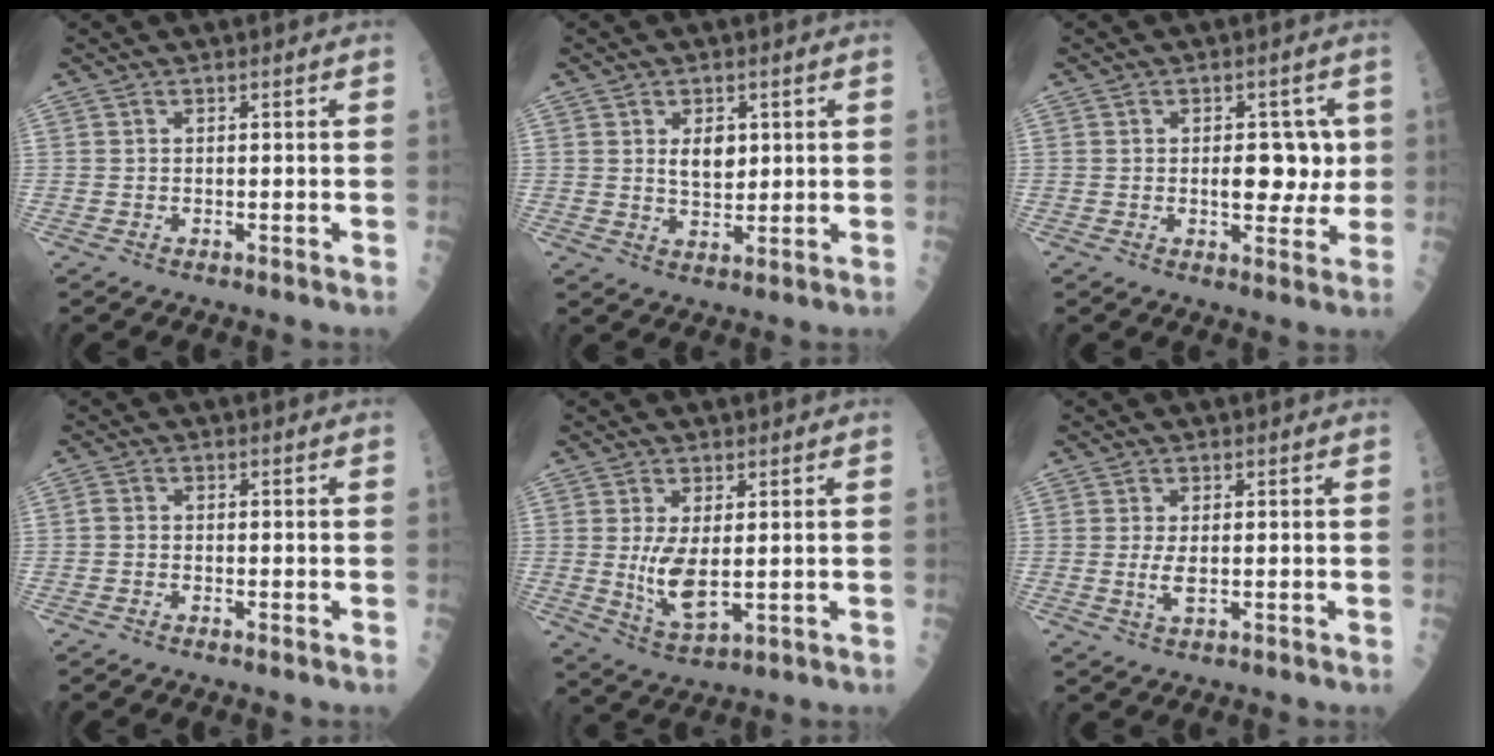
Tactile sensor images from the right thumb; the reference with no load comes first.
{"total": 4.7, "force": [1.2, 2.9, 3.5], "torque": [-0.041, -0.010, 0.024]}
{"total": 7.4, "force": [0.5, 4.2, 6.1], "torque": [-0.046, 0.000, 0.009]}
{"total": 1.3, "force": [-0.7, 0.6, 0.9], "torque": [-0.020, 0.004, -0.021]}
{"total": 7.3, "force": [0.3, 3.0, 6.6], "torque": [-0.130, -0.020, 0.019]}
{"total": 2.8, "force": [-0.2, 1.0, 2.6], "torque": [-0.057, -0.005, -0.002]}